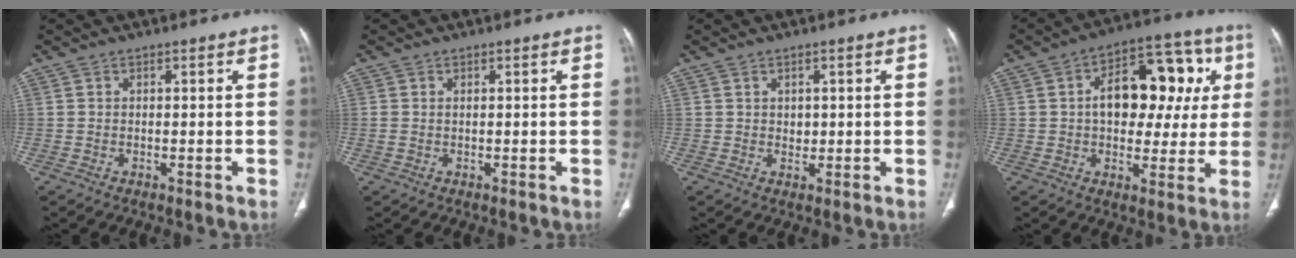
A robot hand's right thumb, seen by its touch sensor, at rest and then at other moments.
{"total": 1.0, "force": [0.1, 0.6, 0.7], "torque": [-0.028, 0.010, 0.007]}
{"total": 1.4, "force": [0.4, 1.1, 0.8], "torque": [-0.005, -0.003, 0.009]}
{"total": 18.1, "force": [3.1, 11.1, 14.0], "torque": [-0.144, 0.031, 0.044]}